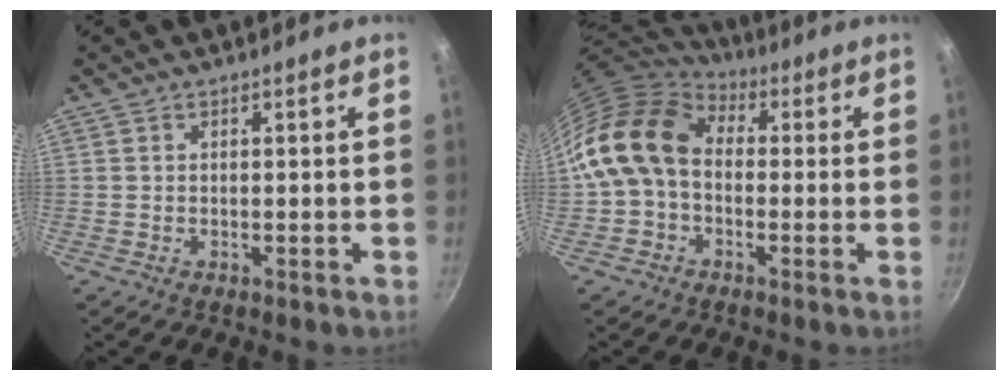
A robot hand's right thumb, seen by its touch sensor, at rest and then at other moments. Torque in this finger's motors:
{"motor_torque": [0.27, 1.21, 0.92, -0.84, 0.24]}